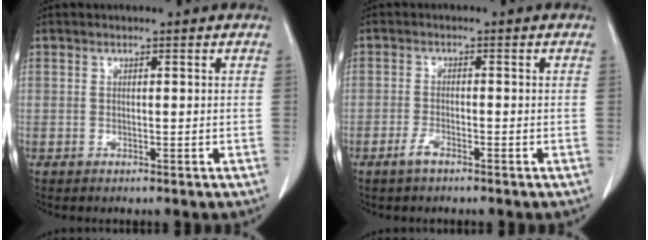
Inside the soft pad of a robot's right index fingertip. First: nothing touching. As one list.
[{"total": 2.1, "force": [-1.5, 0.5, 1.4], "torque": [-0.034, -0.002, -0.029]}]